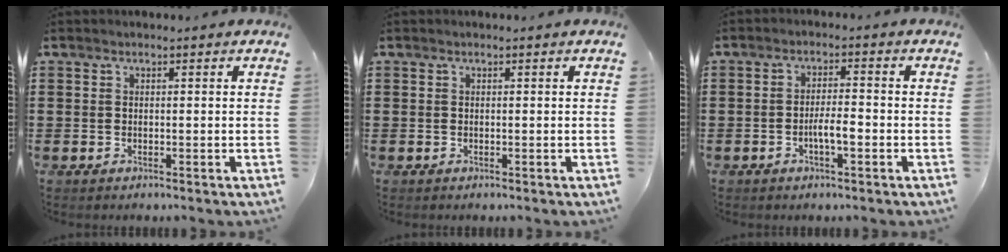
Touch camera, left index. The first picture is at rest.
{"total": 0.0}
{"total": 3.6, "force": [-1.3, 0.9, 3.2], "torque": [-0.064, 0.004, -0.027]}